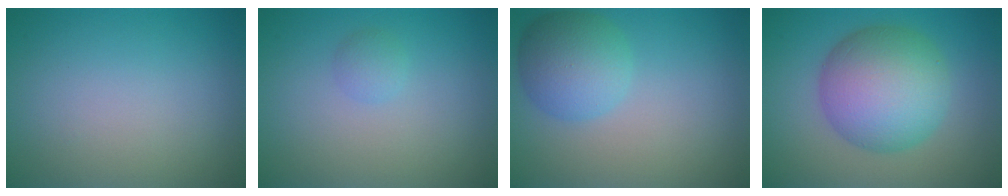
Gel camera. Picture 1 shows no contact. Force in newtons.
{"total": 1.1, "press": 1.1, "slide": 0.1}
{"total": 4.8, "press": 4.8, "slide": 0.1}
{"total": 9.0, "press": 9.0, "slide": 0.0}